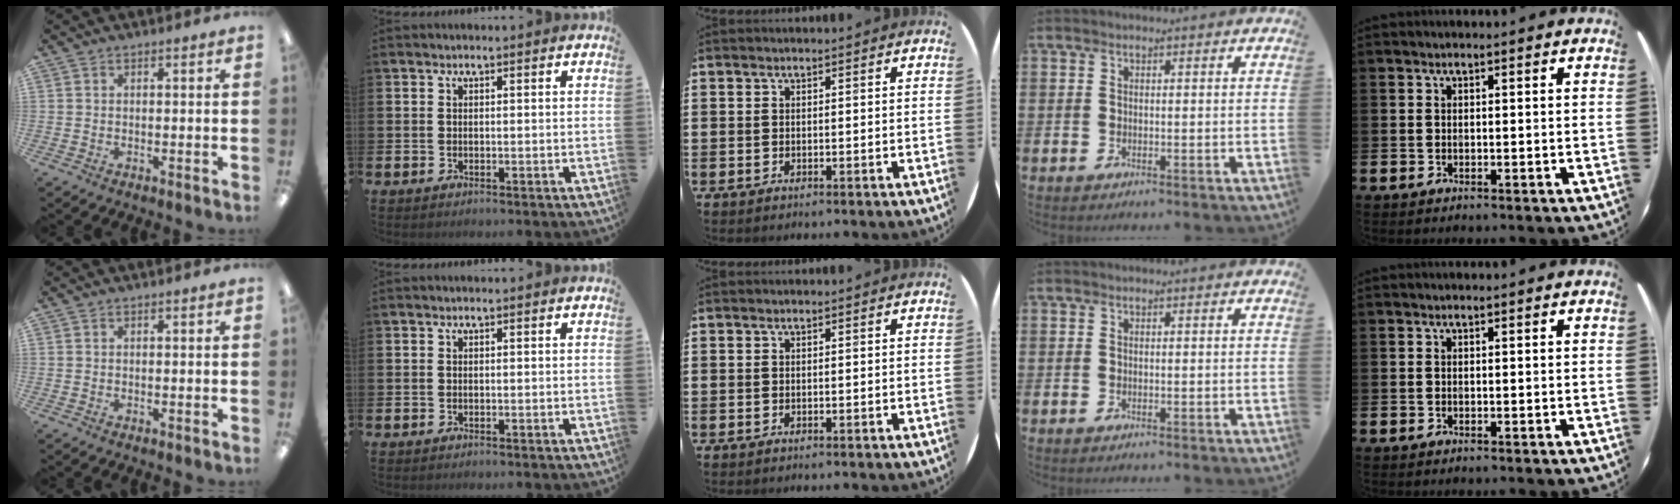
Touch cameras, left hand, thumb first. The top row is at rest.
{}